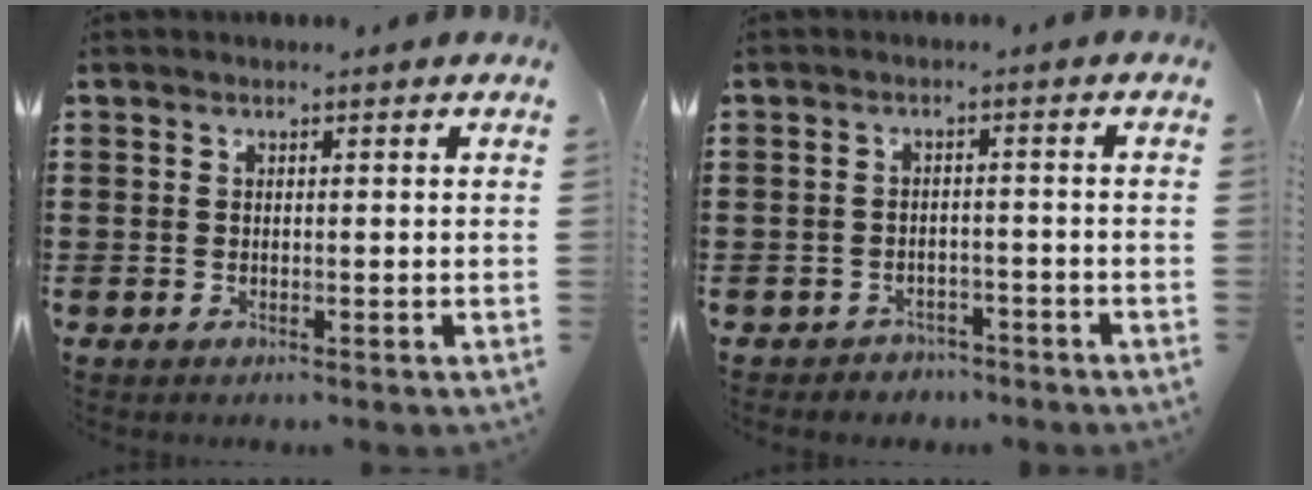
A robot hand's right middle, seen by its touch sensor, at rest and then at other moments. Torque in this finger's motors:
{"motor_torque": [1.03, 0.06, 0.04, -0.01]}